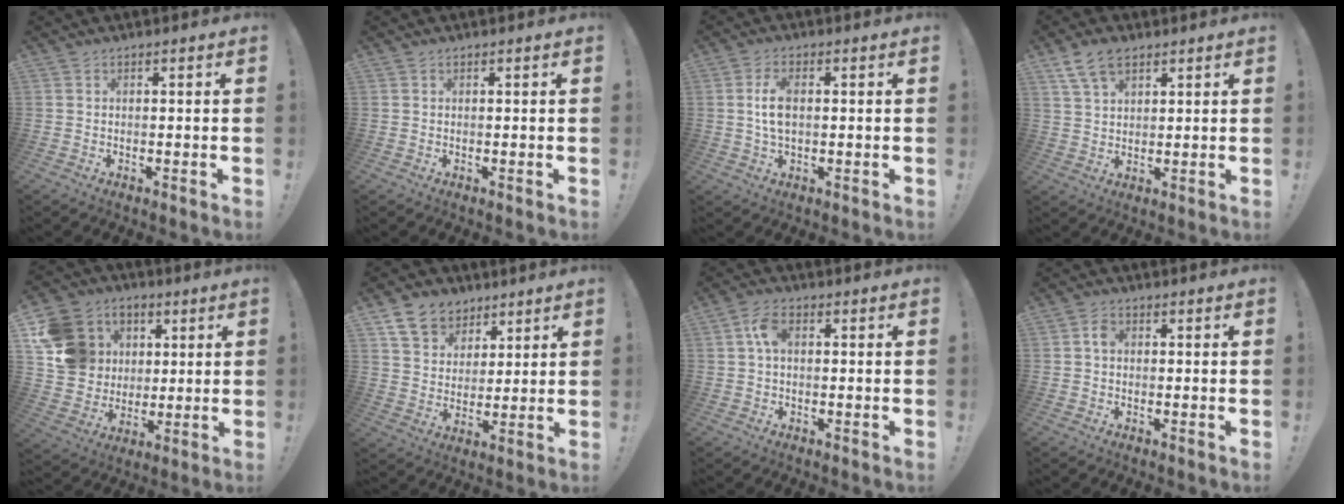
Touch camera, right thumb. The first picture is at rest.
{"total": 0.0}
{"total": 5.9, "force": [0.5, 3.1, 5.0], "torque": [-0.089, -0.001, 0.003]}
{"total": 8.0, "force": [5.1, 4.4, 4.3], "torque": [-0.081, -0.010, 0.099]}
{"total": 16.7, "force": [4.0, 15.2, 5.5], "torque": [-0.076, -0.002, 0.108]}
{"total": 10.6, "force": [6.7, 7.7, 2.9], "torque": [-0.047, -0.041, 0.133]}
{"total": 5.1, "force": [0.9, 2.7, 4.2], "torque": [-0.076, 0.011, 0.016]}
{"total": 2.3, "force": [0.1, 1.5, 1.7], "torque": [-0.029, 0.006, -0.001]}